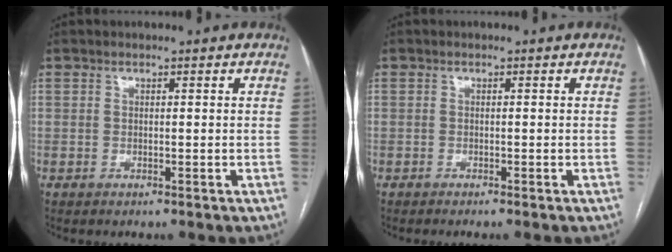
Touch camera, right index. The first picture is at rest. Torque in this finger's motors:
{"motor_torque": [-0.06, 0.12, 0.06, 0.01]}